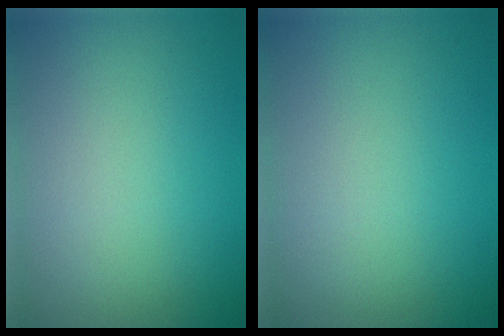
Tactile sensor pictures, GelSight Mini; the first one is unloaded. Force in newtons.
{"total": 0.0}